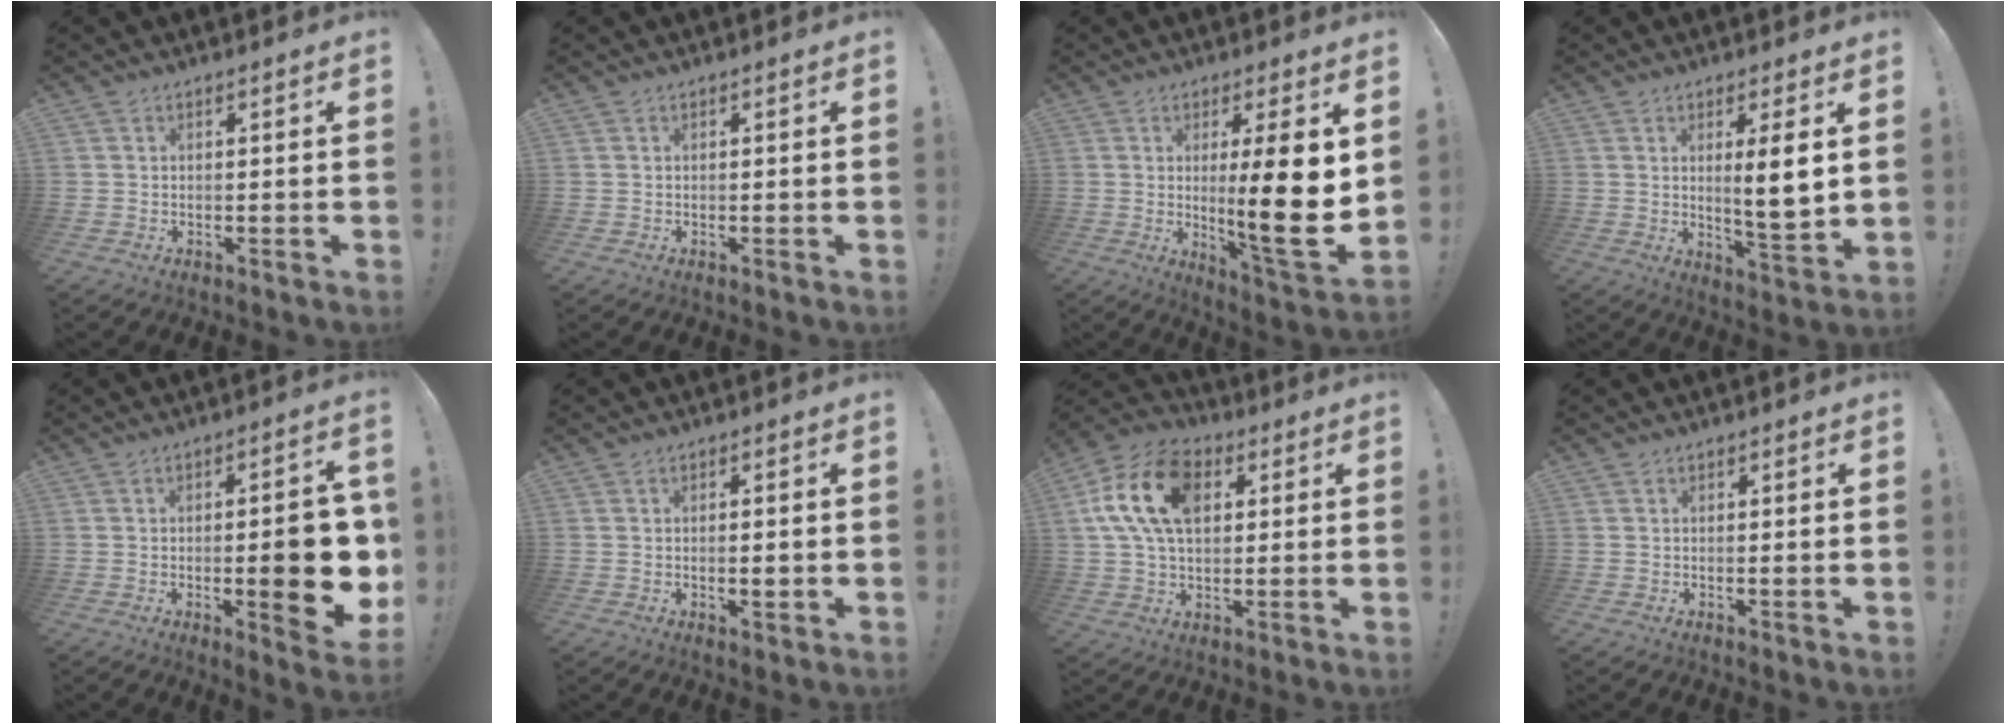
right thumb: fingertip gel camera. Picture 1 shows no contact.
{"total": 0.0}
{"total": 15.7, "force": [0.8, 1.3, 15.6], "torque": [-0.243, -0.028, 0.005]}
{"total": 8.4, "force": [2.0, 0.7, 8.1], "torque": [-0.125, -0.017, 0.028]}
{"total": 13.9, "force": [-1.8, 3.7, 13.2], "torque": [-0.164, -0.003, -0.020]}
{"total": 2.1, "force": [-0.3, 0.4, 2.0], "torque": [-0.025, -0.002, -0.006]}
{"total": 17.8, "force": [4.7, 11.8, 12.4], "torque": [-0.220, 0.004, 0.086]}
{"total": 0.5, "force": [0.1, -0.1, 0.5], "torque": [-0.001, -0.003, -0.001]}